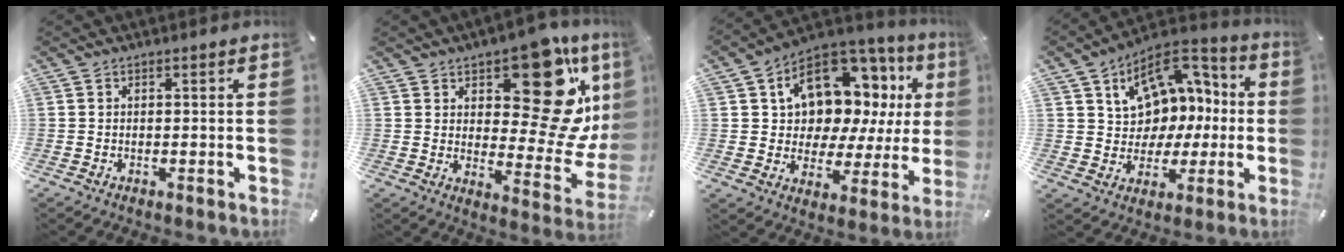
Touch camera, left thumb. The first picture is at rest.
{"total": 22.3, "force": [11.0, 10.9, 16.0], "torque": [-0.183, -0.088, 0.180]}
{"total": 13.4, "force": [7.1, 9.1, 6.8], "torque": [-0.109, -0.061, 0.128]}
{"total": 13.0, "force": [4.5, 11.0, 5.3], "torque": [-0.077, -0.036, 0.090]}